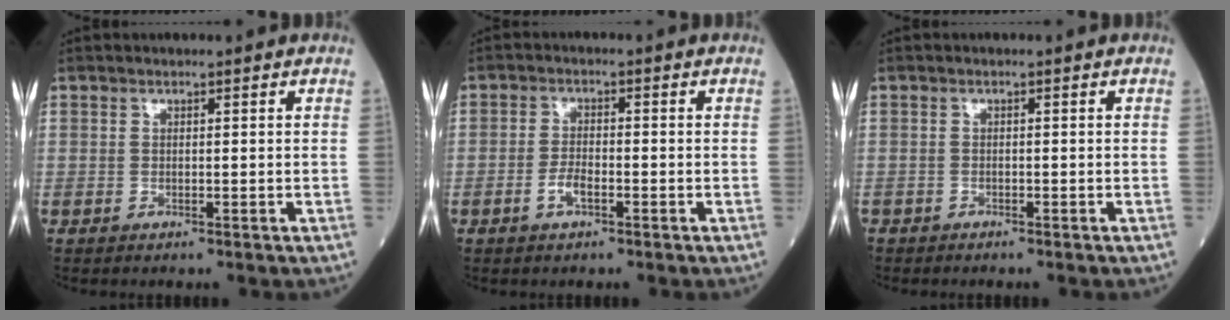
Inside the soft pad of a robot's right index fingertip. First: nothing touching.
{"total": 2.8, "force": [-1.4, 1.0, 2.3], "torque": [-0.048, 0.001, -0.027]}
{"total": 0.9, "force": [-0.7, 0.4, 0.0], "torque": [-0.011, -0.001, -0.016]}